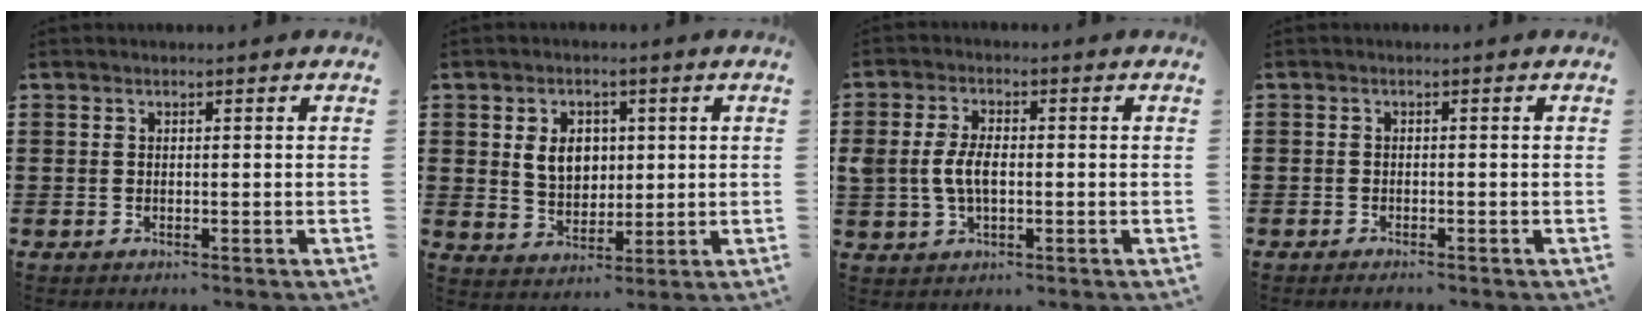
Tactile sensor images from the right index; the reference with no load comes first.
{"total": 5.6, "force": [1.1, 4.3, 3.5], "torque": [-0.074, 0.012, 0.015]}
{"total": 4.8, "force": [-0.3, 2.7, 4.0], "torque": [-0.100, 0.000, -0.012]}
{"total": 0.8, "force": [-0.8, 0.2, 0.1], "torque": [-0.004, 0.001, -0.017]}